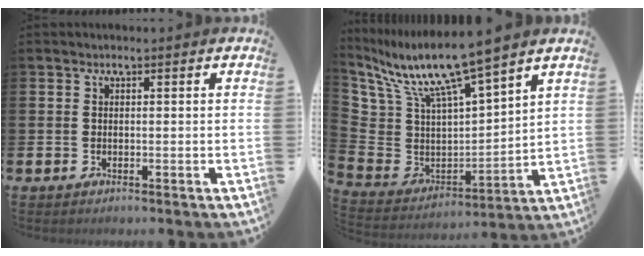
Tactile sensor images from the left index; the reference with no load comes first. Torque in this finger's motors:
{"motor_torque": [1.38, -0.76, 0.88, 0.21]}